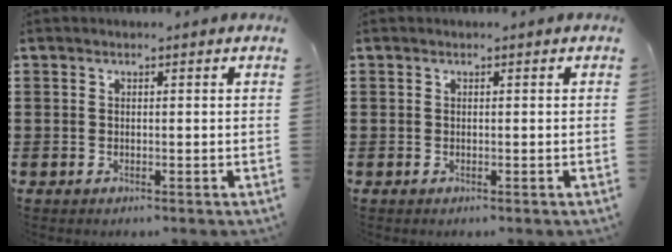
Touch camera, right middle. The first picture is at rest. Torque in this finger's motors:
{"motor_torque": [0.00, 0.00, 0.00, 0.00]}